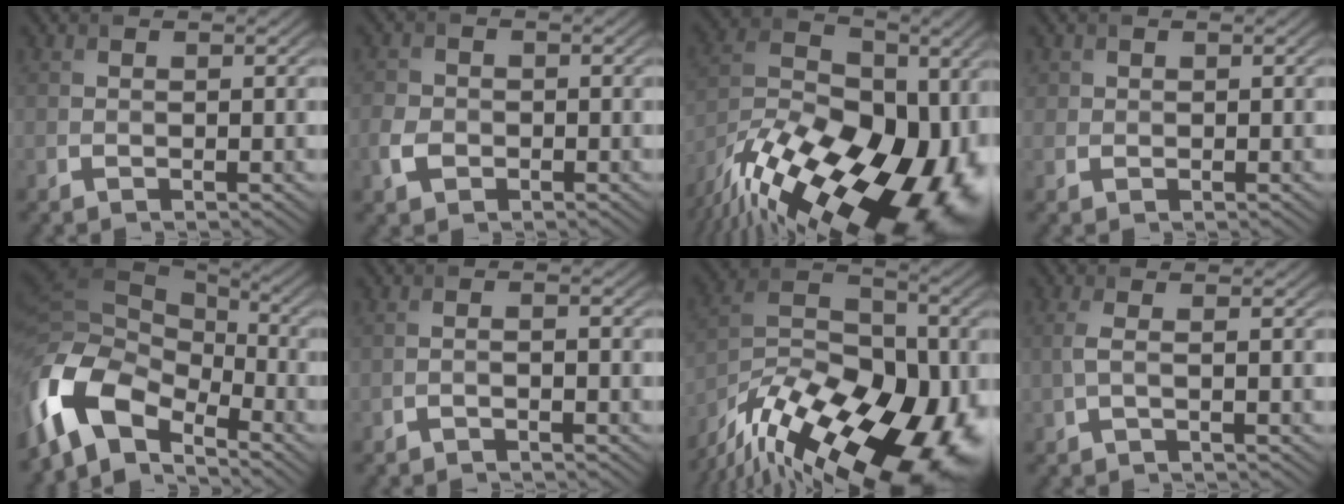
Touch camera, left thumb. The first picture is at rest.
{"total": 3.1, "force": [-1.2, 2.4, 1.5], "torque": [-0.040, -0.003, -0.029]}
{"total": 21.0, "force": [-12.0, 10.2, 13.8], "torque": [-0.234, -0.008, -0.206]}
{"total": 1.1, "force": [0.4, 1.0, 0.1], "torque": [0.000, -0.005, 0.008]}
{"total": 14.8, "force": [-6.7, 8.6, 10.0], "torque": [-0.249, -0.027, -0.126]}
{"total": 1.3, "force": [-1.1, 0.1, 0.7], "torque": [-0.012, 0.003, -0.025]}
{"total": 20.4, "force": [-13.7, 9.1, 12.1], "torque": [-0.219, -0.029, -0.222]}
{"total": 1.9, "force": [0.0, 0.4, 1.8], "torque": [-0.042, 0.004, -0.006]}